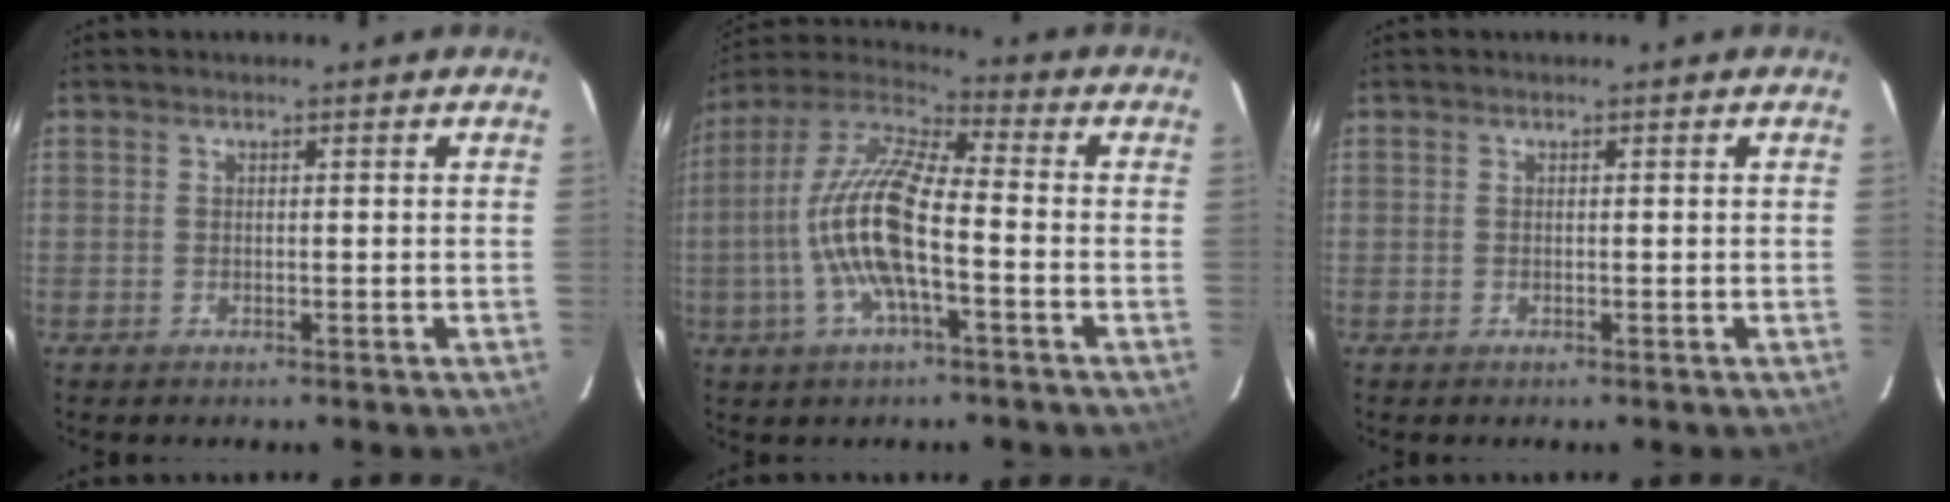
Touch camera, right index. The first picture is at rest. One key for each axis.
{"total": 15.6, "fx": -3.4, "fy": 4.2, "fz": 14.6, "tx": -0.288, "ty": 0.001, "tz": -0.073}
{"total": 0.0}